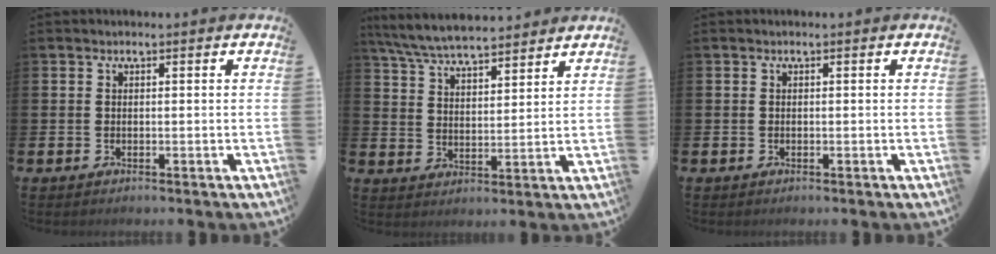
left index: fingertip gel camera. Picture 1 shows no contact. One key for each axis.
{"total": 6.9, "fx": 6.7, "fy": 1.0, "fz": 1.7, "tx": -0.063, "ty": -0.029, "tz": 0.122}
{"total": 0.0}